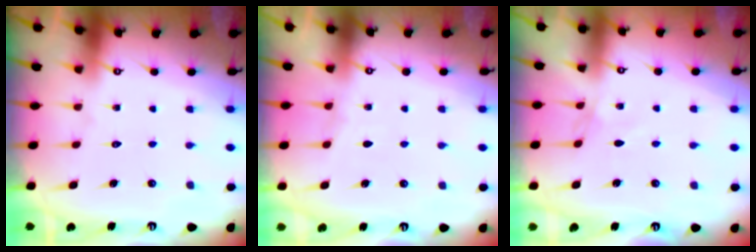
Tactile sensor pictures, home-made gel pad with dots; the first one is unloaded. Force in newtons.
{"total": 3.0, "press": 3.0, "slide": 0.4}
{"total": 1.7, "press": 1.6, "slide": 0.4}